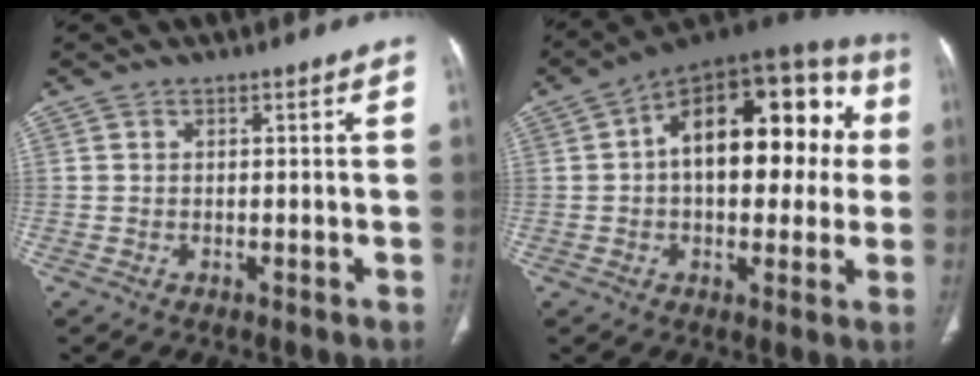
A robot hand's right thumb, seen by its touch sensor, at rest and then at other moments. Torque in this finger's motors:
{"motor_torque": [0.08, 1.42, 0.69, -0.05, 0.22]}